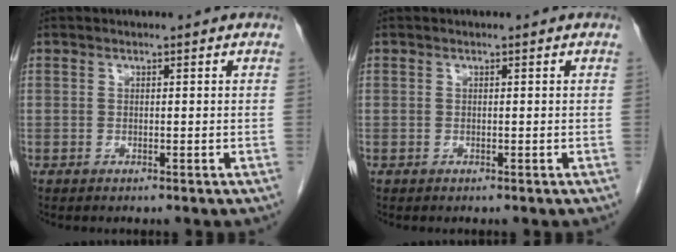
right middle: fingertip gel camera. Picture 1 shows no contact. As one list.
[{"total": 0.0}]